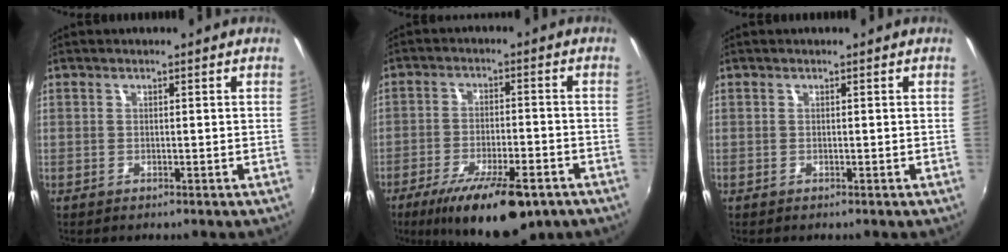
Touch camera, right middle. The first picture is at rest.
{"total": 16.0, "force": [-10.4, 4.7, 11.2], "torque": [-0.205, -0.036, -0.159]}
{"total": 0.0}